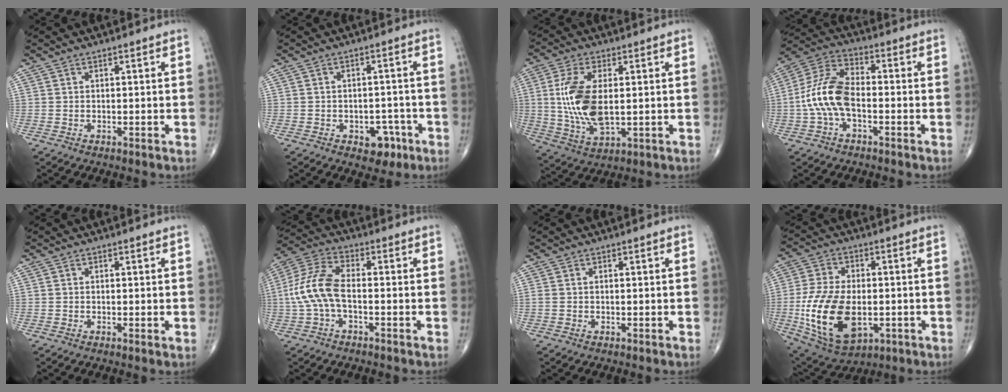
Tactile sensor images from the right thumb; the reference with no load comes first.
{"total": 5.3, "force": [-2.5, 3.6, 3.0], "torque": [-0.013, 0.019, -0.028]}
{"total": 12.8, "force": [0.9, 6.1, 11.2], "torque": [-0.236, -0.013, 0.026]}
{"total": 11.3, "force": [-2.0, 6.0, 9.4], "torque": [-0.200, 0.039, -0.047]}
{"total": 0.7, "force": [-0.1, 0.1, 0.7], "torque": [-0.014, -0.003, -0.003]}
{"total": 9.7, "force": [-1.5, 4.7, 8.4], "torque": [-0.193, 0.030, -0.037]}
{"total": 0.7, "force": [-0.1, 0.5, 0.5], "torque": [-0.018, 0.003, 0.001]}
{"total": 18.7, "force": [-3.5, 10.7, 14.9], "torque": [-0.287, -0.005, -0.046]}